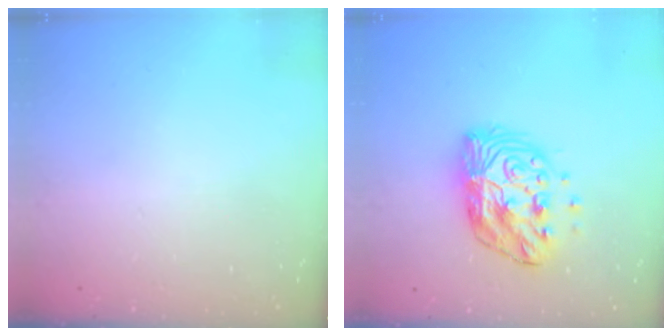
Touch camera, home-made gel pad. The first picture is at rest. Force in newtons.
{"total": 14.3, "press": 14.3, "slide": 0.9}